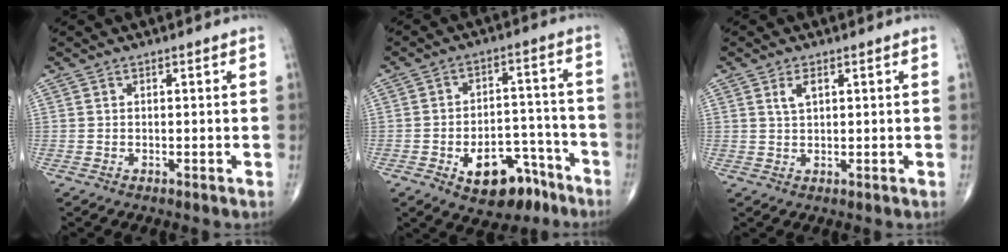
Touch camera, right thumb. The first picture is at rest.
{"total": 12.6, "force": [-7.2, 7.3, 7.3], "torque": [-0.072, 0.067, -0.098]}
{"total": 2.5, "force": [1.1, 1.1, 1.9], "torque": [-0.038, 0.000, 0.024]}